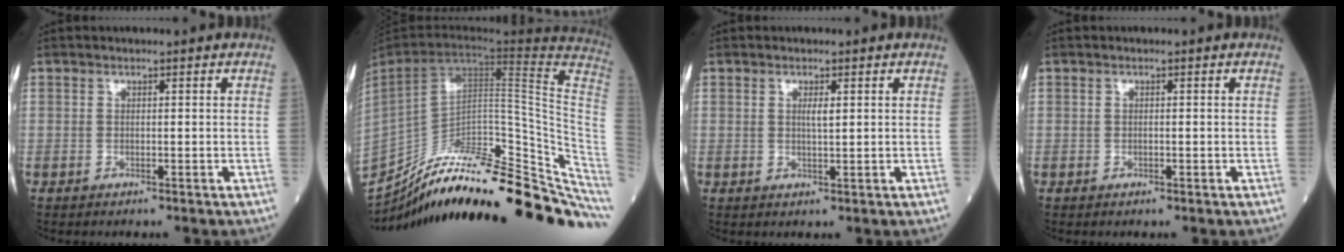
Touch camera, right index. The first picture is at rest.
{"total": 35.3, "force": [-29.0, 5.8, 19.4], "torque": [-0.204, -0.021, -0.403]}
{"total": 1.5, "force": [0.5, 0.2, 1.4], "torque": [-0.028, -0.001, 0.007]}
{"total": 0.0}